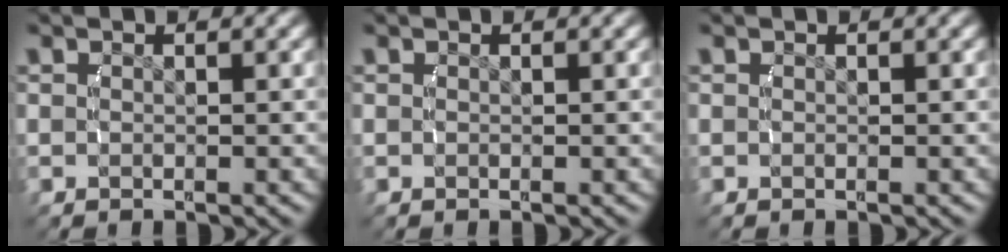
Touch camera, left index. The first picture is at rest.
{"total": 0.0}
{"total": 0.0}